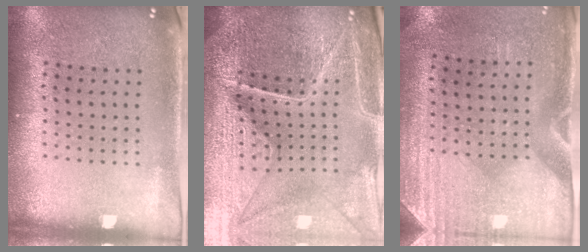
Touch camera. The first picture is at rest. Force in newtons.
{"total": 6.1, "press": 5.5, "slide": 2.7}
{"total": 3.0, "press": 2.6, "slide": 1.5}